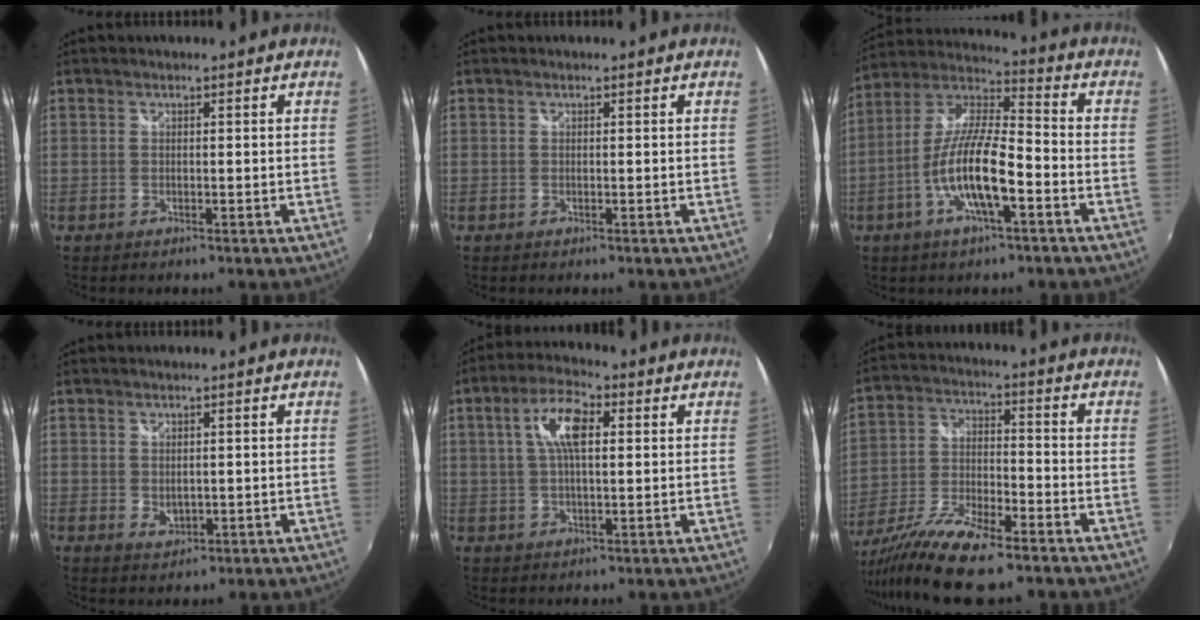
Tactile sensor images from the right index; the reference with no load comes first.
{"total": 0.0}
{"total": 13.8, "force": [-5.3, 3.3, 12.3], "torque": [-0.246, -0.003, -0.102]}
{"total": 2.3, "force": [0.2, 1.8, 1.4], "torque": [-0.022, -0.004, 0.006]}
{"total": 8.1, "force": [2.0, 3.1, 7.2], "torque": [-0.138, 0.016, 0.035]}
{"total": 14.2, "force": [-10.5, 3.0, 9.1], "torque": [-0.188, -0.033, -0.198]}